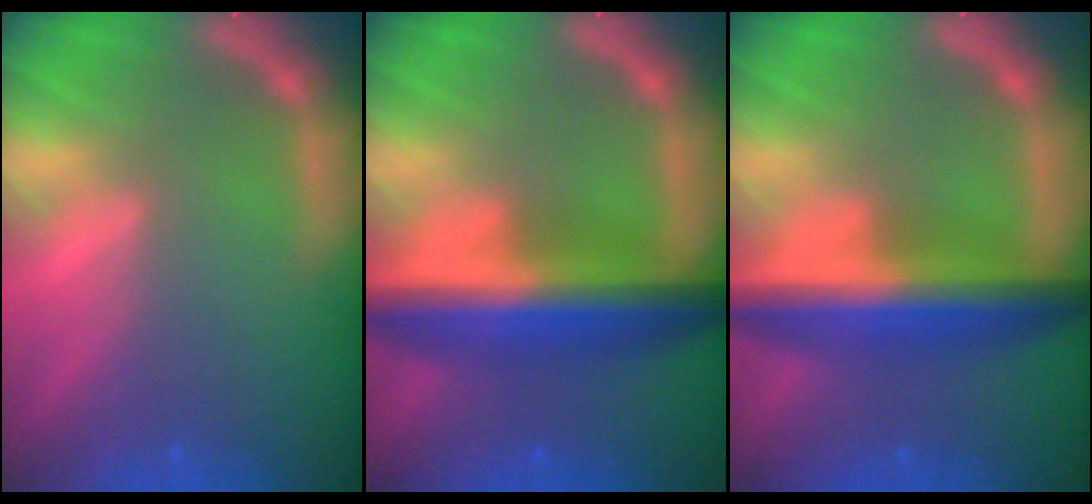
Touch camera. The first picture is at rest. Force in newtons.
{"total": 9.5}
{"total": 8.5}